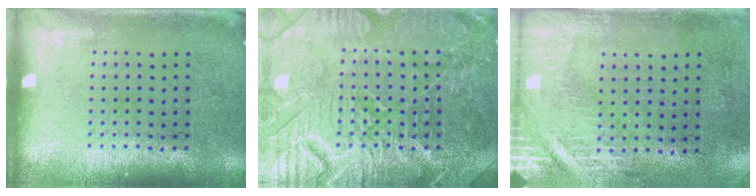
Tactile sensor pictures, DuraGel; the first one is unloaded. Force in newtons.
{"total": 7.8, "press": 7.7, "slide": 1.0}
{"total": 2.9, "press": 2.5, "slide": 1.4}